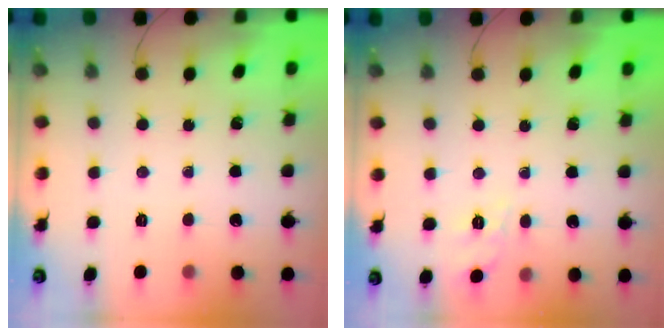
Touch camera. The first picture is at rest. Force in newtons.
{"total": 2.0, "press": 1.2, "slide": 1.5}